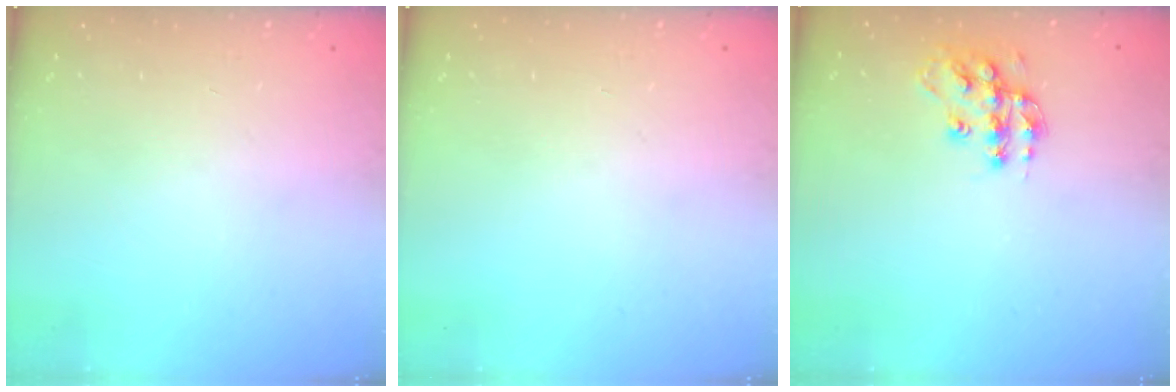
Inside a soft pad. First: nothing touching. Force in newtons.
{"total": 0.0}
{"total": 13.8, "press": 13.7, "slide": 0.8}